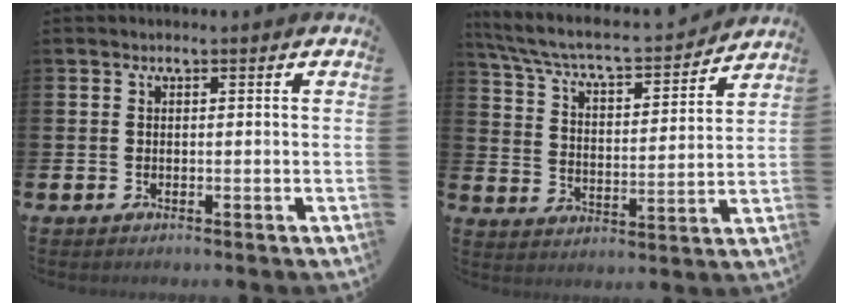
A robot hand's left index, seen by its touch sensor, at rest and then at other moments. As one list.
[{"total": 7.0, "force": [6.3, 1.5, 2.7], "torque": [-0.085, -0.047, 0.104]}]